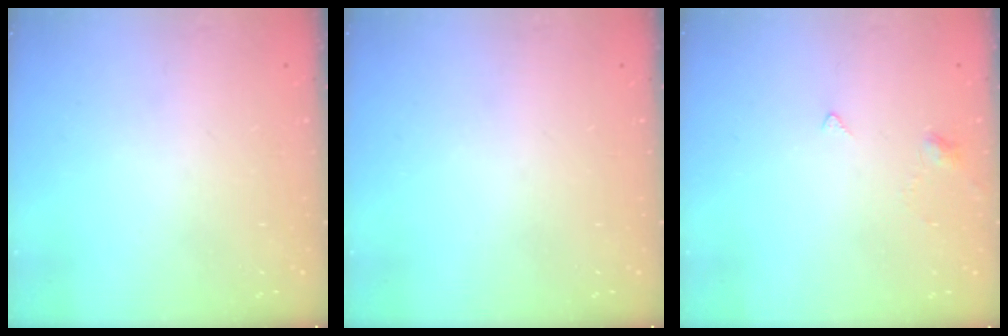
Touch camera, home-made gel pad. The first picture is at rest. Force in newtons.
{"total": 0.0}
{"total": 2.4, "press": 2.4, "slide": 0.5}